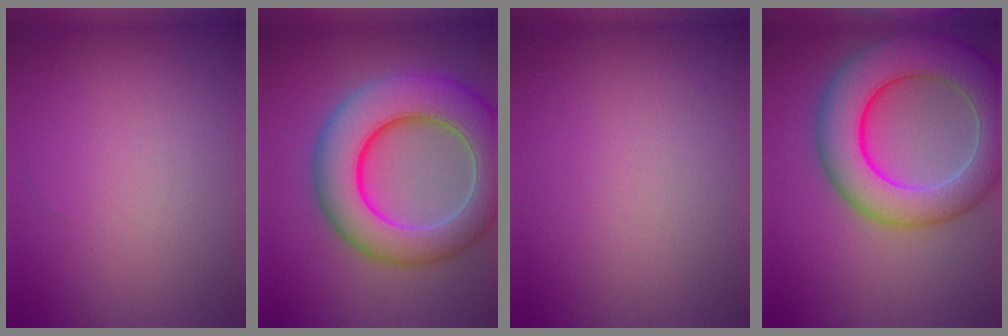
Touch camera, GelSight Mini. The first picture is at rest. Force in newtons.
{"total": 11.4, "press": 11.4, "slide": 0.3}
{"total": 0.0}
{"total": 10.8, "press": 10.8, "slide": 0.3}